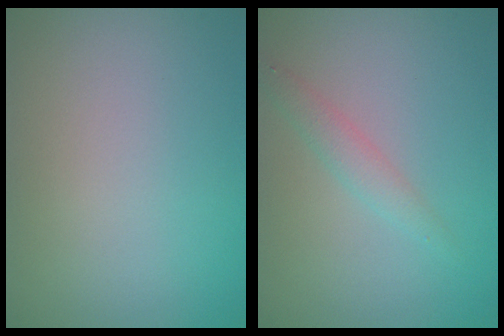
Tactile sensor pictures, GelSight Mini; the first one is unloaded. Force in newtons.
{"total": 1.5, "press": 1.5, "slide": 0.1}